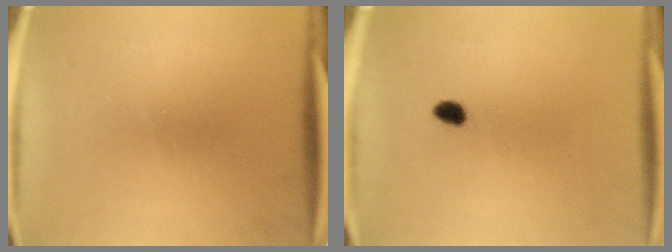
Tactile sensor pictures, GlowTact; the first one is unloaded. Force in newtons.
{"total": 2.0}